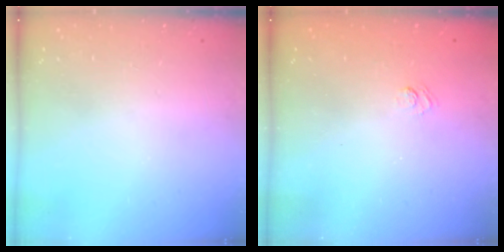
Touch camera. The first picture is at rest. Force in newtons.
{"total": 2.6, "press": 2.3, "slide": 1.1}